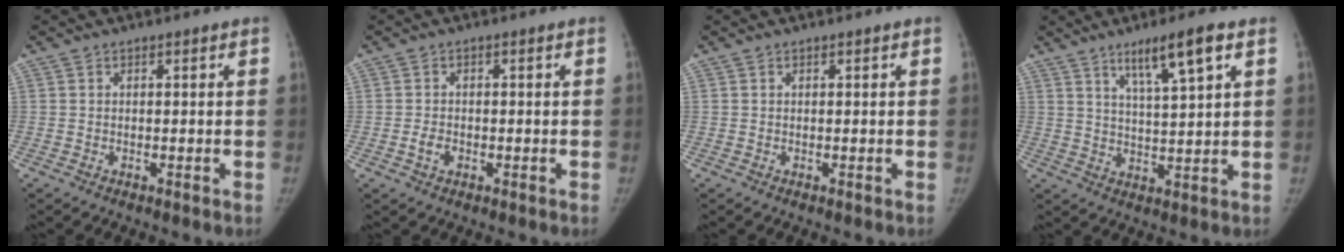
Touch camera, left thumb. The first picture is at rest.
{"total": 2.3, "force": [-0.8, 1.7, 1.3], "torque": [-0.019, 0.007, -0.014]}
{"total": 0.0}
{"total": 8.6, "force": [4.8, 0.8, 7.0], "torque": [-0.121, -0.023, 0.087]}